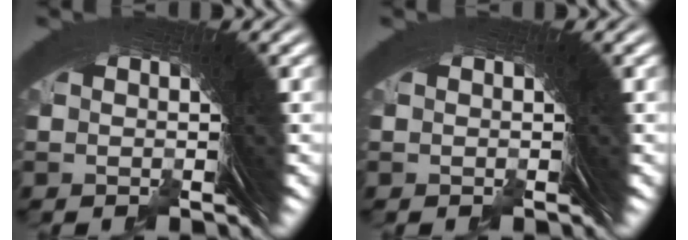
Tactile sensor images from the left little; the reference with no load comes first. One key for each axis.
{"total": 0.0}